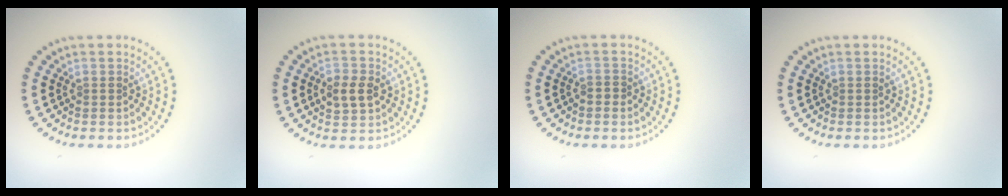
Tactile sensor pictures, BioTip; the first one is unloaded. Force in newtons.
{"total": 2.7, "press": 2.7, "slide": 0.1}
{"total": 0.5, "press": 0.3, "slide": 0.4}
{"total": 0.0}